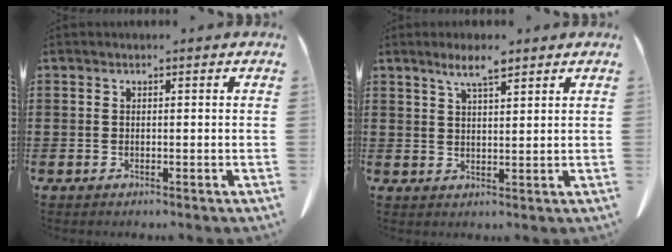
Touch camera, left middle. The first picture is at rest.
{"total": 4.5, "force": [3.2, 0.7, 3.2], "torque": [-0.069, 0.000, 0.055]}